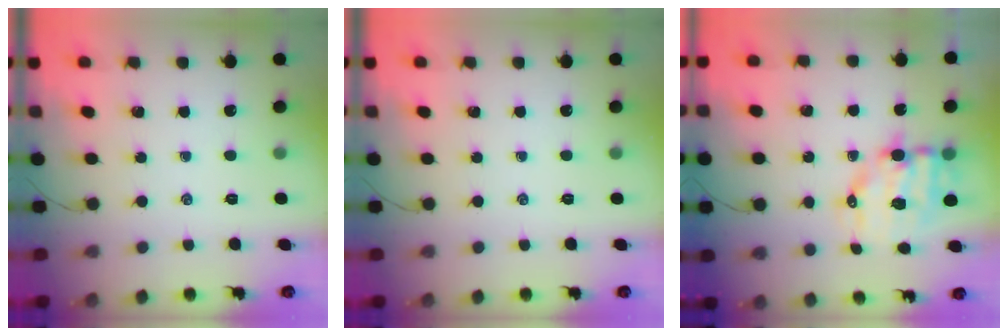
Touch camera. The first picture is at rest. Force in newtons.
{"total": 0.0}
{"total": 10.1, "press": 9.8, "slide": 2.1}